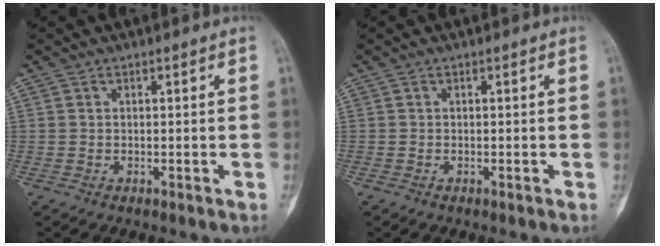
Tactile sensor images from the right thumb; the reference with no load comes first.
{"total": 0.0}